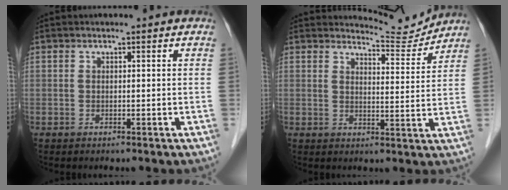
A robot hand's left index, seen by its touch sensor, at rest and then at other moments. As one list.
[{"total": 5.3, "force": [5.2, -0.2, -1.0], "torque": [0.000, -0.021, 0.073]}]